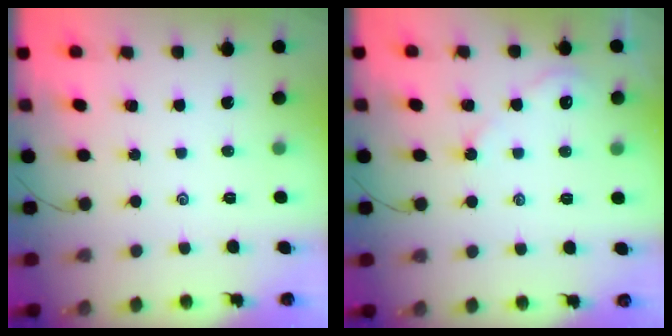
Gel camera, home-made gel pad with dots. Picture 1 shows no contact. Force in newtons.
{"total": 2.5, "press": 2.4, "slide": 0.4}